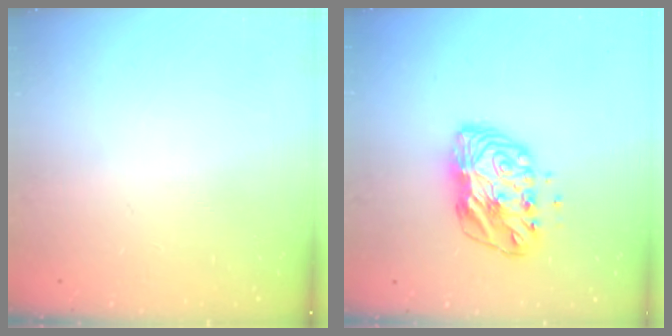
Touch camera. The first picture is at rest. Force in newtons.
{"total": 12.7, "press": 12.7, "slide": 1.0}